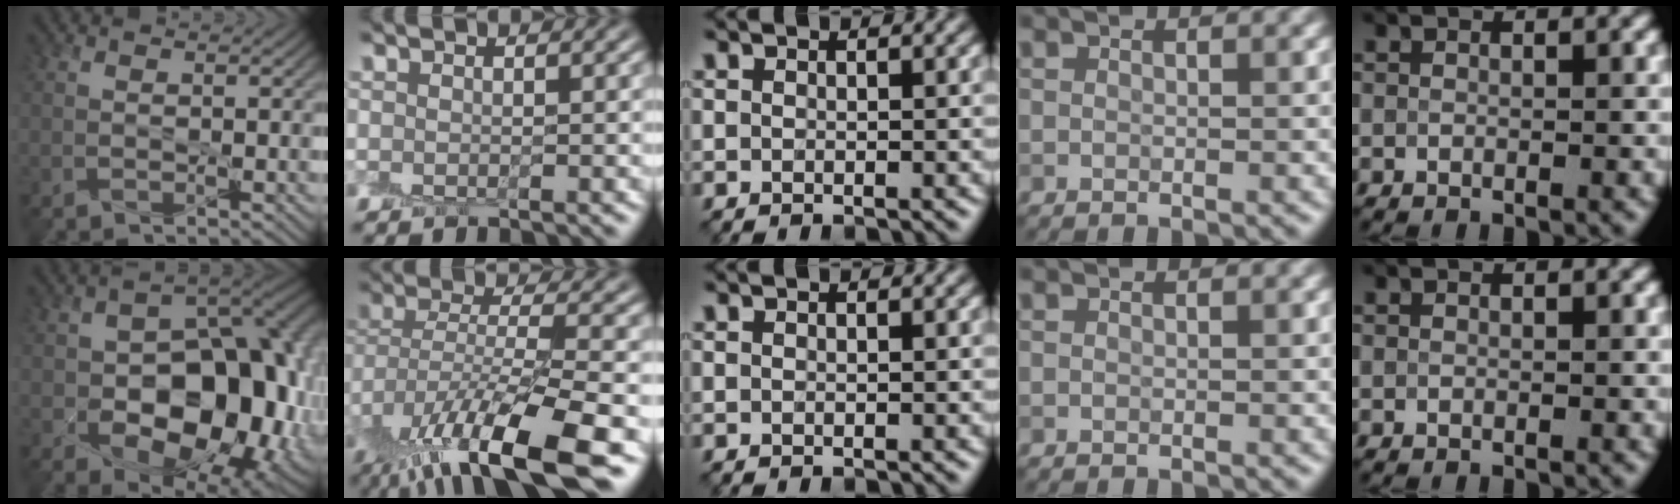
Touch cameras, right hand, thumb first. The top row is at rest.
{"thumb": {"total": 17.2, "force": [-4.0, 11.3, 12.3], "torque": [-0.131, -0.020, -0.055]}, "index": {"total": 11.5, "force": [-6.6, 3.5, 8.7], "torque": [-0.172, -0.013, -0.105]}}